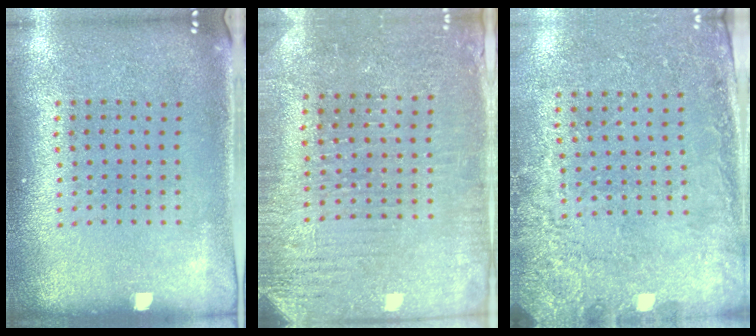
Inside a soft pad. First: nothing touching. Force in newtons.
{"total": 3.0, "press": 2.9, "slide": 0.6}
{"total": 2.7, "press": 2.2, "slide": 1.5}